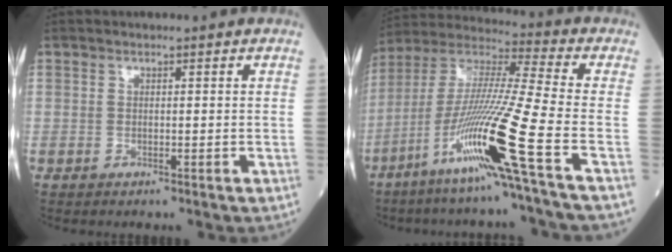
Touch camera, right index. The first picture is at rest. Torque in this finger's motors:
{"motor_torque": [2.14, 0.00, 1.05, 0.21]}